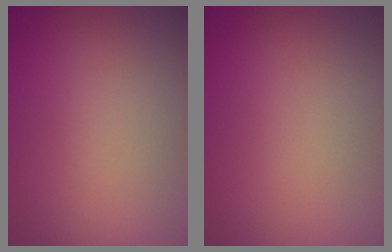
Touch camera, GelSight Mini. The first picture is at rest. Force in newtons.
{"total": 0.0}